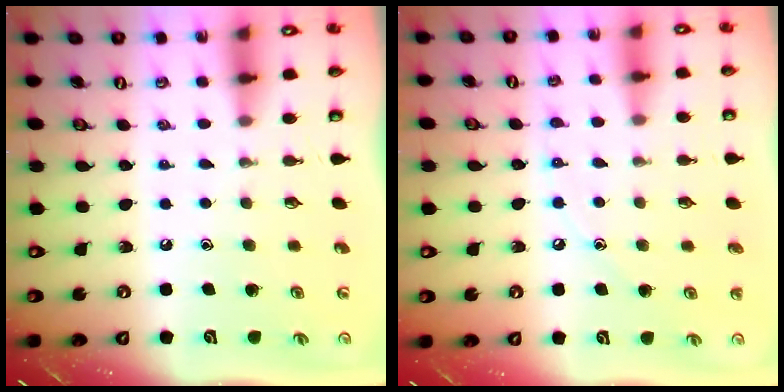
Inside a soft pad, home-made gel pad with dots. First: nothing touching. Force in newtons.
{"total": 5.8, "press": 5.7, "slide": 0.6}